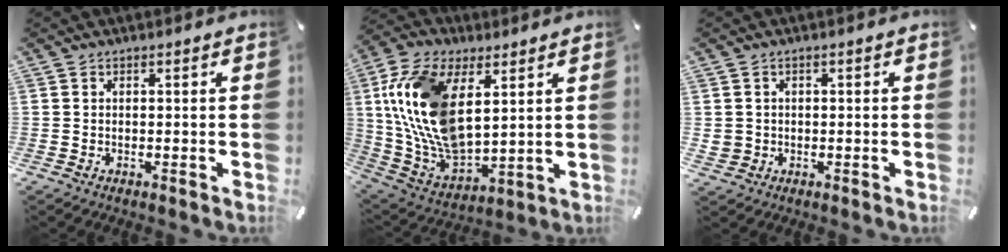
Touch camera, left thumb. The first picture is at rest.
{"total": 18.7, "force": [5.5, 11.2, 13.9], "torque": [-0.328, -0.017, 0.098]}
{"total": 3.0, "force": [0.0, 2.9, 0.4], "torque": [-0.011, 0.004, 0.000]}